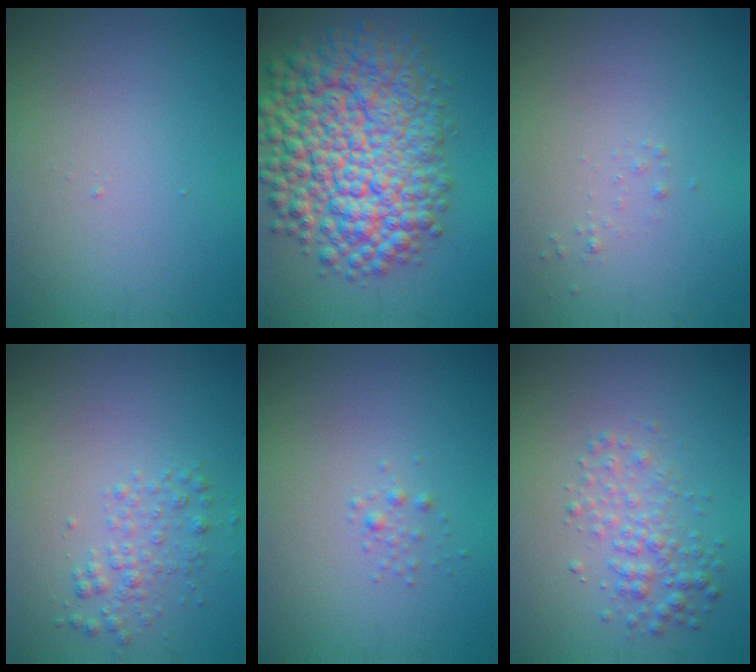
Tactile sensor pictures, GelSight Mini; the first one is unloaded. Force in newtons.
{"total": 12.8, "press": 12.8, "slide": 0.4}
{"total": 0.5, "press": 0.5, "slide": 0.0}
{"total": 1.9, "press": 1.9, "slide": 0.1}
{"total": 0.7, "press": 0.7, "slide": 0.0}
{"total": 2.6, "press": 2.6, "slide": 0.0}